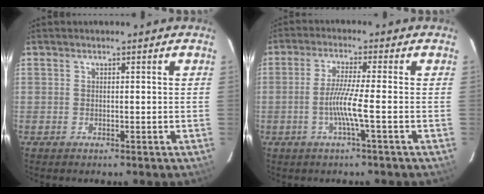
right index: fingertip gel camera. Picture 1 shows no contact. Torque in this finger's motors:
{"motor_torque": [0.54, 0.12, 0.31, 0.13]}